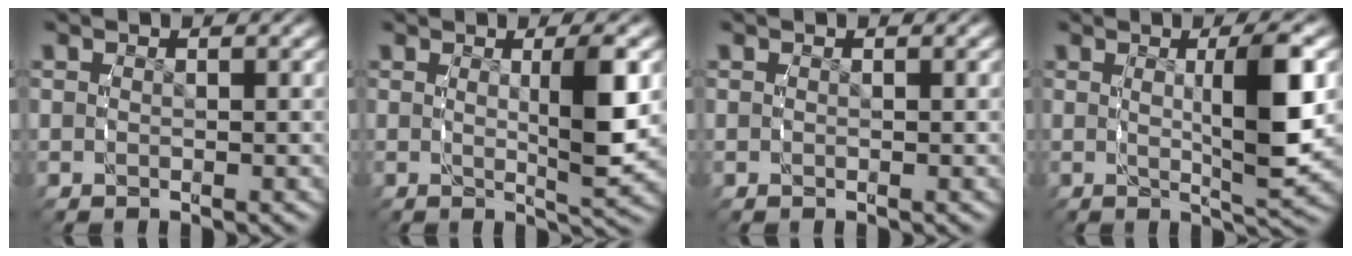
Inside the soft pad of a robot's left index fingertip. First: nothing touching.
{"total": 4.1, "force": [0.6, 0.1, 4.1], "torque": [-0.055, -0.004, 0.009]}
{"total": 0.0}
{"total": 5.9, "force": [0.8, 0.8, 5.8], "torque": [-0.082, 0.001, 0.011]}